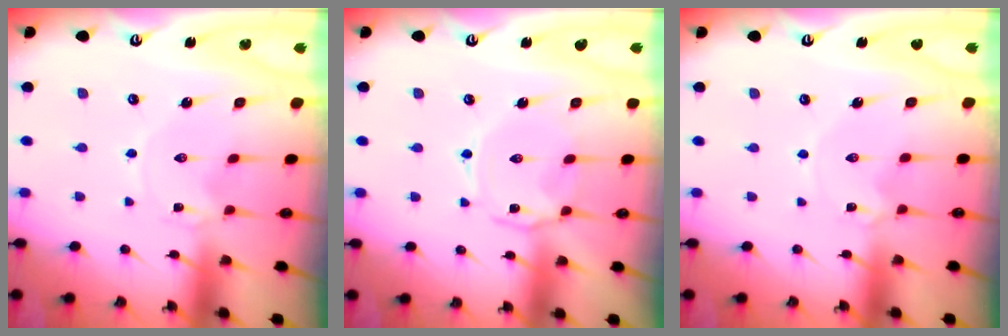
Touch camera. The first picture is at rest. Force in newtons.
{"total": 2.2, "press": 2.1, "slide": 0.4}
{"total": 0.0}